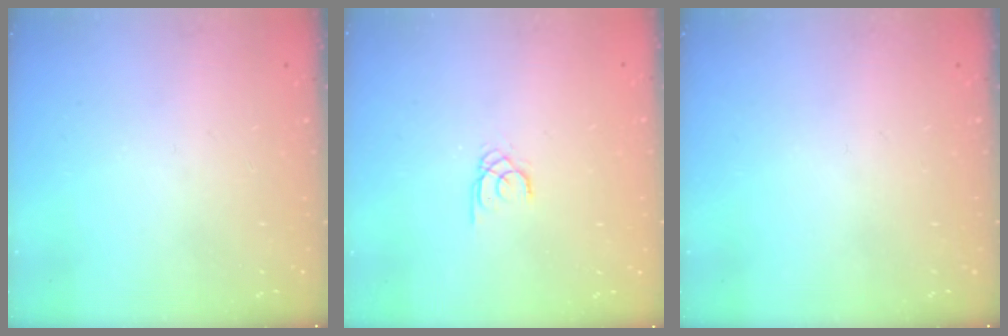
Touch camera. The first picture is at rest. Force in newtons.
{"total": 1.3, "press": 1.3, "slide": 0.1}
{"total": 0.0}